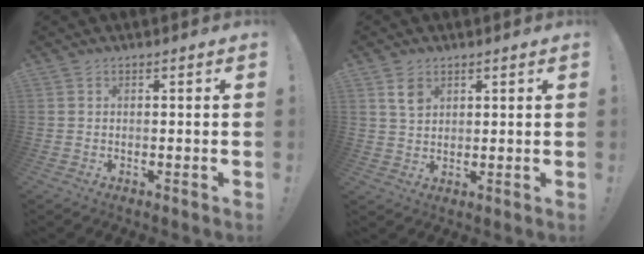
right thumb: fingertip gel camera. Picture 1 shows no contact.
{"total": 4.8, "force": [2.6, 3.3, 2.2], "torque": [-0.021, -0.012, 0.045]}